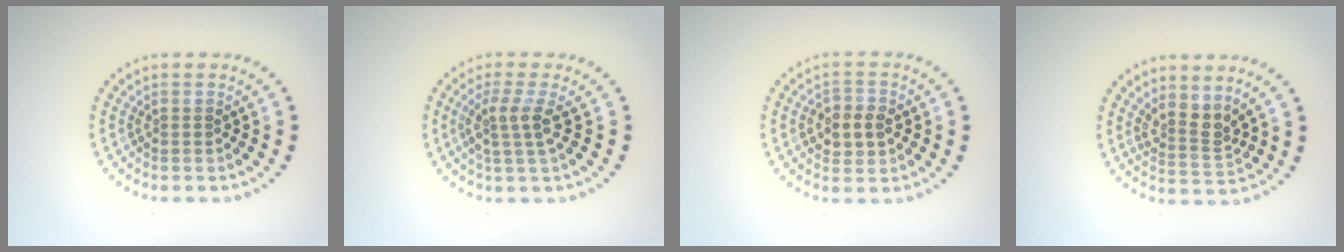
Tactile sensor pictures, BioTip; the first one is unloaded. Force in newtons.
{"total": 2.6, "press": 2.0, "slide": 1.7}
{"total": 3.0, "press": 2.9, "slide": 0.4}
{"total": 2.6, "press": 1.8, "slide": 1.8}